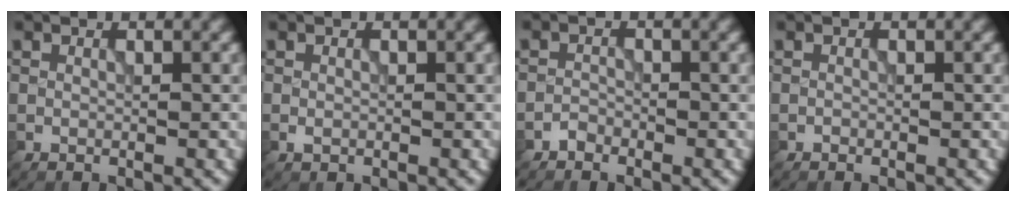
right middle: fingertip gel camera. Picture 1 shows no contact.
{"total": 0.7, "force": [-0.3, 0.5, 0.3], "torque": [-0.006, -0.003, -0.007]}
{"total": 1.0, "force": [-0.9, 0.5, 0.1], "torque": [0.003, 0.002, -0.019]}
{"total": 0.0}